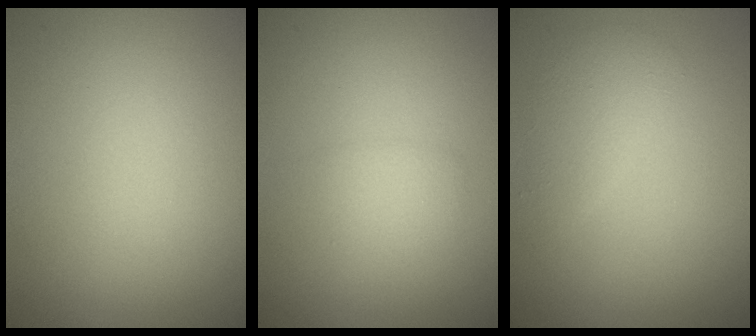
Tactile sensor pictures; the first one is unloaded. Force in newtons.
{"total": 1.4, "press": 1.4, "slide": 0.0}
{"total": 2.2, "press": 2.2, "slide": 0.1}